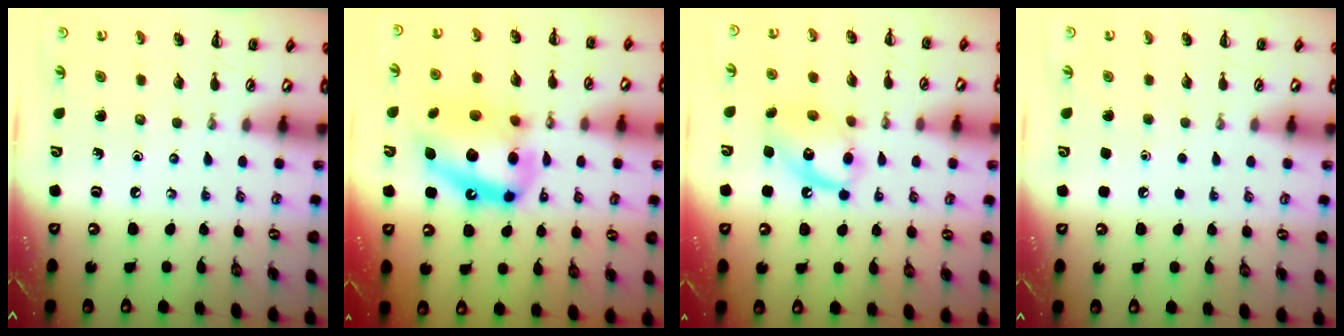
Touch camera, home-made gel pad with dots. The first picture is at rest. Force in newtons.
{"total": 17.9, "press": 17.3, "slide": 4.9}
{"total": 12.3, "press": 12.2, "slide": 0.7}
{"total": 1.8, "press": 1.8, "slide": 0.1}